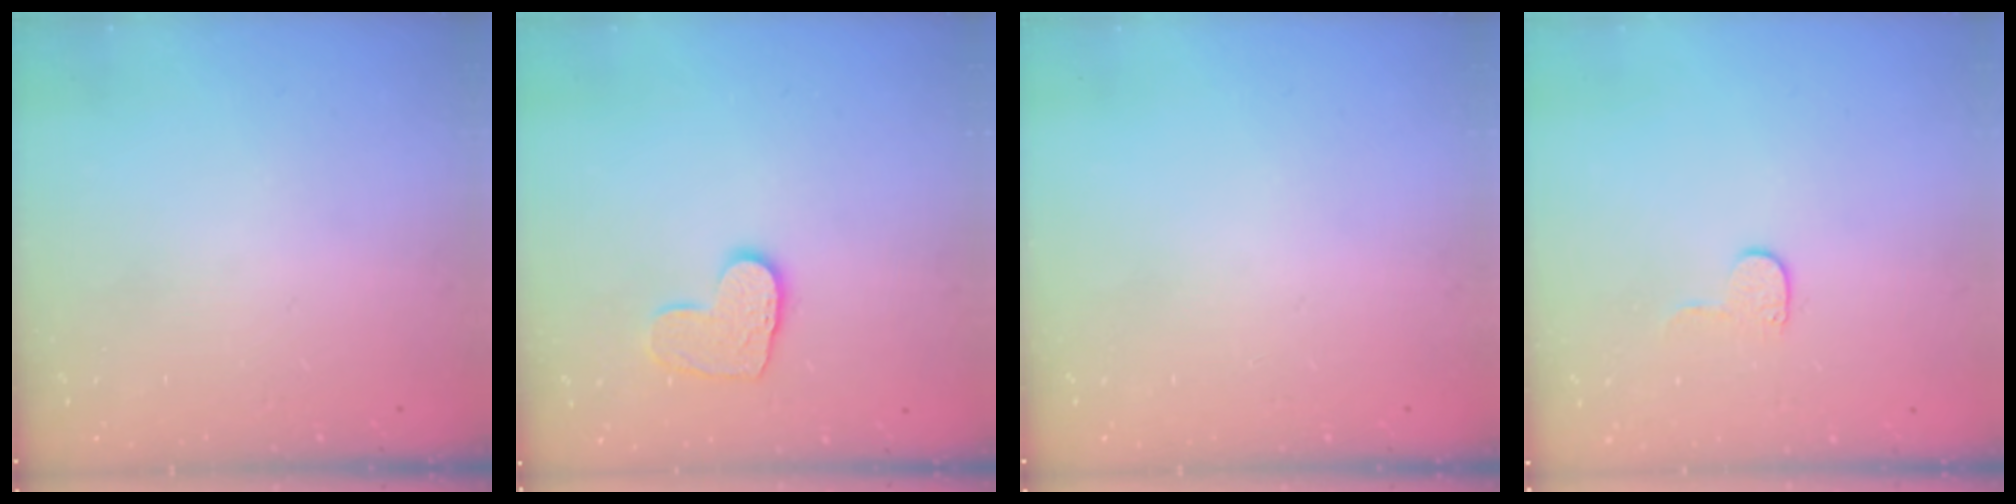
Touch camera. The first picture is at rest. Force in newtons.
{"total": 9.1, "press": 9.1, "slide": 0.2}
{"total": 0.0}
{"total": 3.9, "press": 3.9, "slide": 0.4}